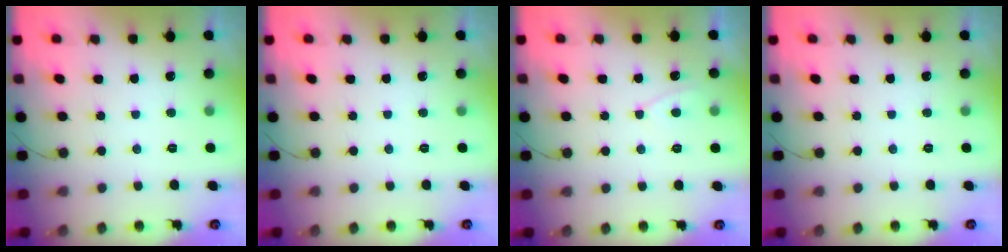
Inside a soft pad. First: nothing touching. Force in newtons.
{"total": 0.0}
{"total": 2.9, "press": 2.9, "slide": 0.4}
{"total": 0.0}